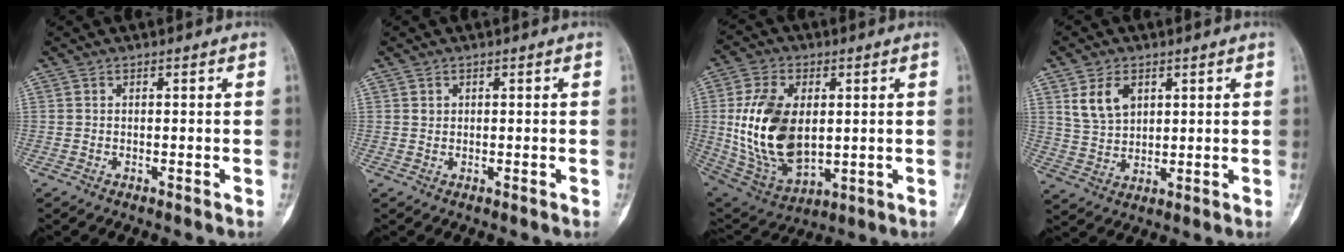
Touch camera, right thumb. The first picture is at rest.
{"total": 0.9, "force": [0.4, 0.8, 0.3], "torque": [0.002, 0.000, 0.007]}
{"total": 18.7, "force": [1.4, 11.2, 14.8], "torque": [-0.276, -0.012, 0.043]}
{"total": 7.2, "force": [3.2, 4.8, 4.3], "torque": [-0.066, -0.014, 0.069]}